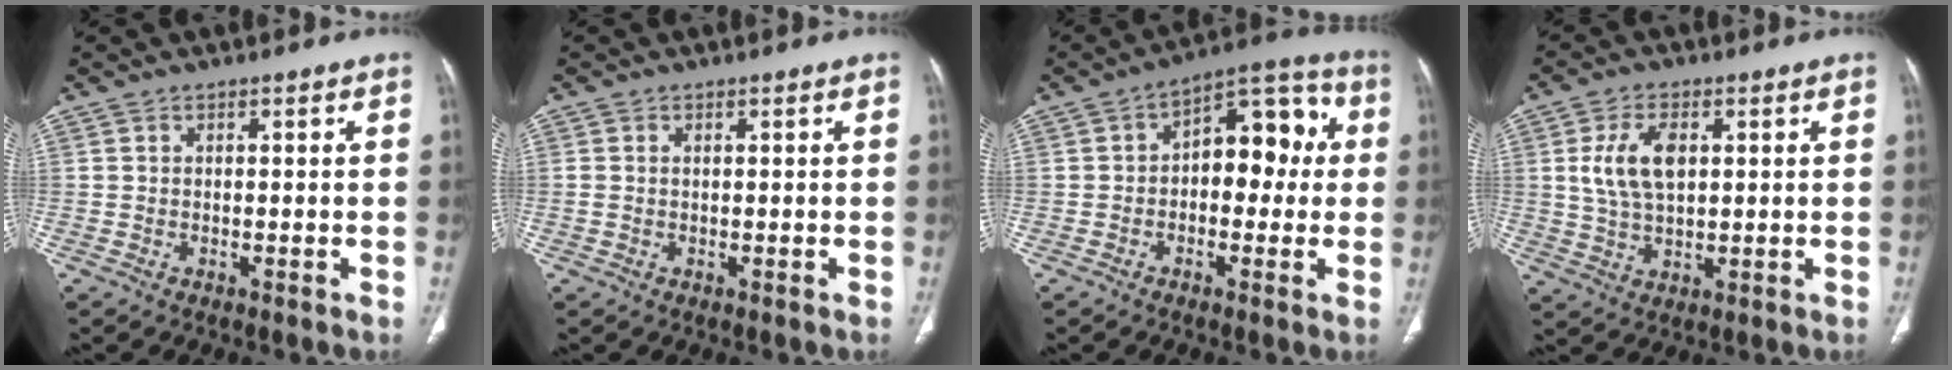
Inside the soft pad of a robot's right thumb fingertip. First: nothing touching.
{"total": 1.0, "force": [0.1, 0.6, 0.7], "torque": [-0.028, 0.009, 0.007]}
{"total": 12.7, "force": [1.0, 7.6, 10.1], "torque": [-0.091, 0.041, 0.001]}
{"total": 8.9, "force": [2.0, 4.9, 7.1], "torque": [-0.136, -0.001, 0.043]}